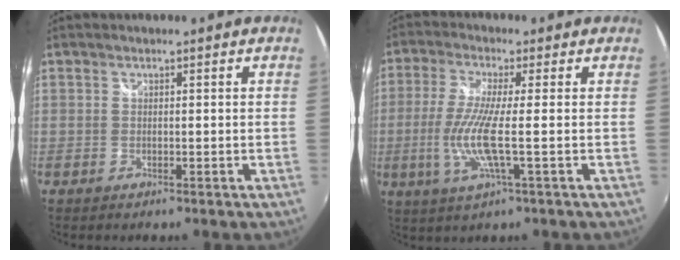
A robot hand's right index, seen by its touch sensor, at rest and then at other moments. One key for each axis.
{"total": 9.0, "fx": -1.5, "fy": 0.3, "fz": 8.9, "tx": -0.189, "ty": -0.011, "tz": -0.029}